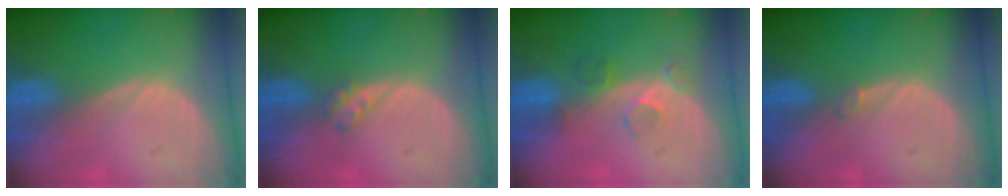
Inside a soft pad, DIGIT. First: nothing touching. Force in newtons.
{"total": 2.1, "press": 1.8, "slide": 1.0}
{"total": 3.6, "press": 3.2, "slide": 1.7}
{"total": 0.7, "press": 0.7, "slide": 0.2}